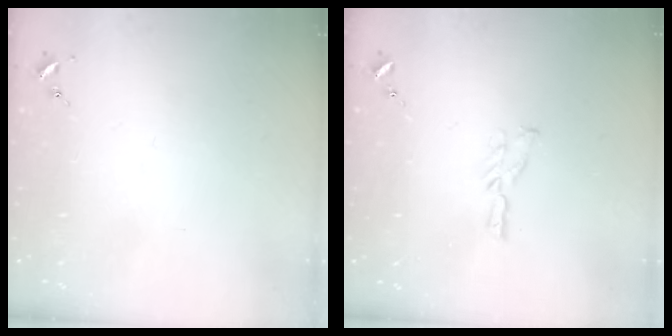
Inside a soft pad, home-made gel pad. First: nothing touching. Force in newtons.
{"total": 6.2, "press": 6.2, "slide": 0.5}